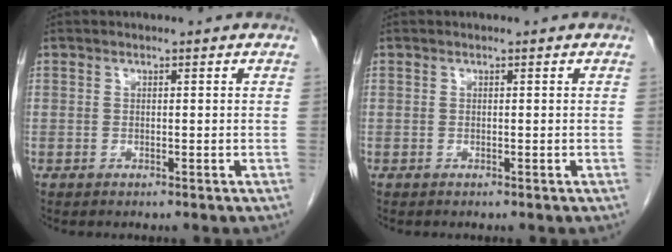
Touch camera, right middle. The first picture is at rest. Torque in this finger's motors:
{"motor_torque": [0.02, -0.11, -0.05, 0.00]}